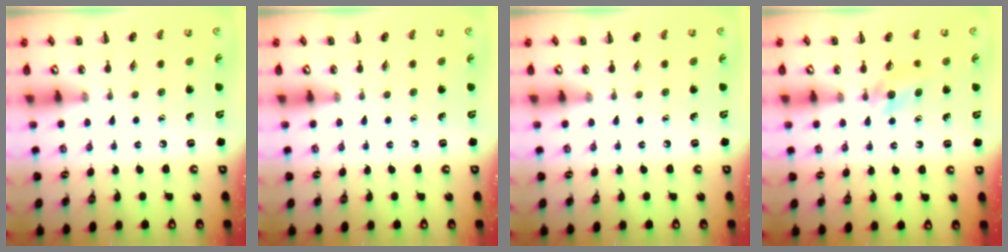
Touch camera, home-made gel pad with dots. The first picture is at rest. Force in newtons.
{"total": 0.0}
{"total": 0.0}
{"total": 5.0, "press": 4.6, "slide": 1.7}